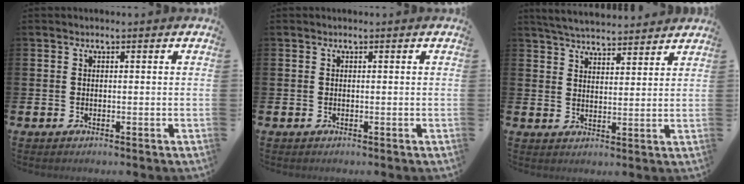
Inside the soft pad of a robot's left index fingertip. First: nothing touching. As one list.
[{"total": 0.0}, {"total": 5.1, "force": [5.0, 0.5, 0.4], "torque": [-0.020, -0.030, 0.089]}]